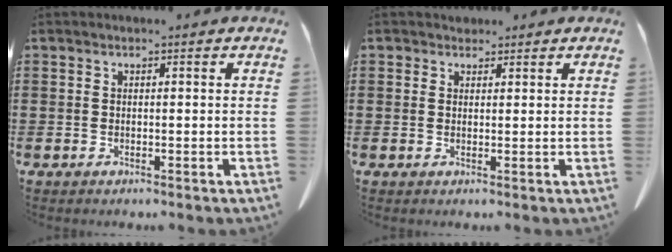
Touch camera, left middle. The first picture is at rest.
{"total": 1.6, "force": [1.3, 0.9, 0.1], "torque": [-0.007, 0.004, 0.027]}